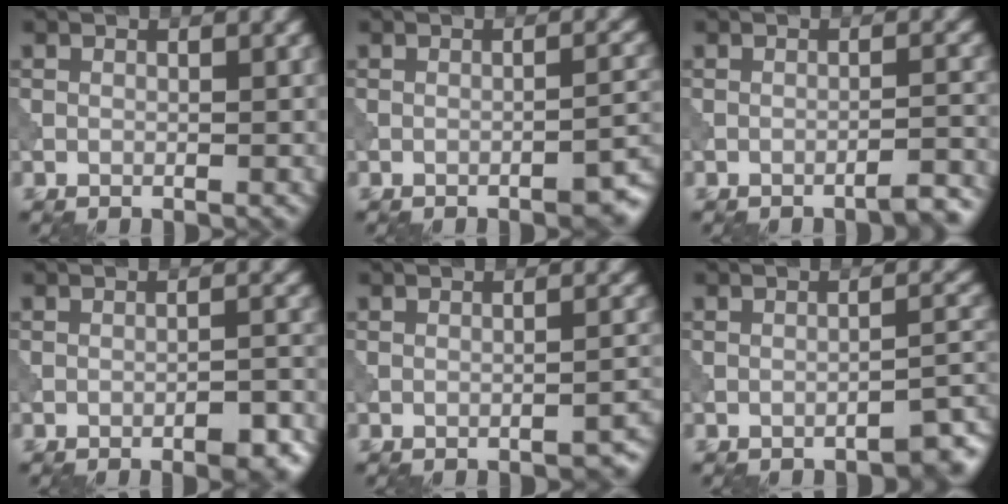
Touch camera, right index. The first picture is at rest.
{"total": 3.0, "force": [-2.1, 0.7, 2.1], "torque": [-0.024, 0.008, -0.032]}
{"total": 2.7, "force": [-2.2, 0.4, 1.4], "torque": [-0.010, 0.010, -0.038]}
{"total": 3.4, "force": [-2.2, 0.9, 2.5], "torque": [-0.042, 0.006, -0.029]}
{"total": 2.1, "force": [-1.9, 0.4, 0.9], "torque": [-0.003, 0.008, -0.025]}
{"total": 2.8, "force": [-2.3, 0.5, 1.5], "torque": [-0.012, 0.013, -0.038]}